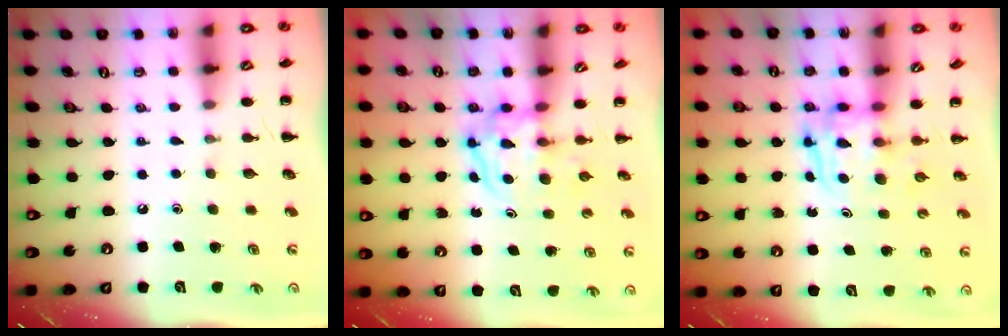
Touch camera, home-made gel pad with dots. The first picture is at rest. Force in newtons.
{"total": 3.9, "press": 3.9, "slide": 0.4}
{"total": 3.6, "press": 3.6, "slide": 0.3}